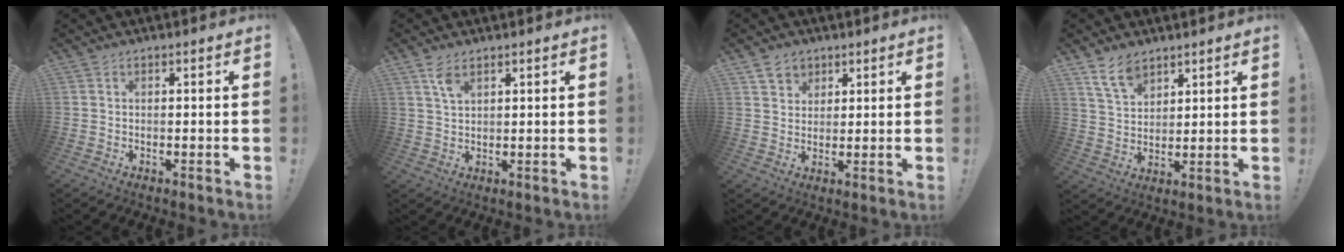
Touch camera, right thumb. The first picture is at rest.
{"total": 4.3, "force": [2.7, 1.9, 2.8], "torque": [-0.049, -0.011, 0.047]}
{"total": 5.6, "force": [3.5, 4.2, 1.2], "torque": [-0.014, -0.017, 0.067]}
{"total": 8.1, "force": [6.1, 4.1, 3.3], "torque": [-0.066, -0.031, 0.118]}